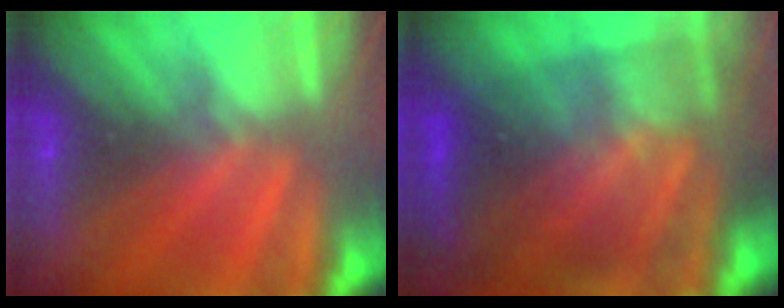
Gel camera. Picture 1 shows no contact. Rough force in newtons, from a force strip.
{"total": 10.6}